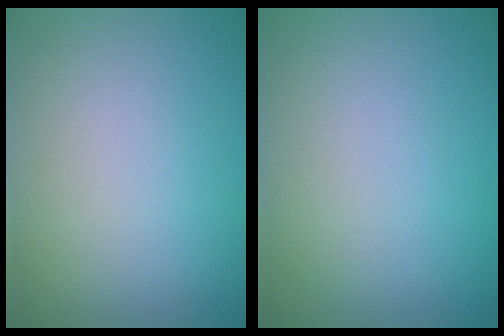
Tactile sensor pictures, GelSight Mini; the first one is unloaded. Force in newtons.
{"total": 0.0}